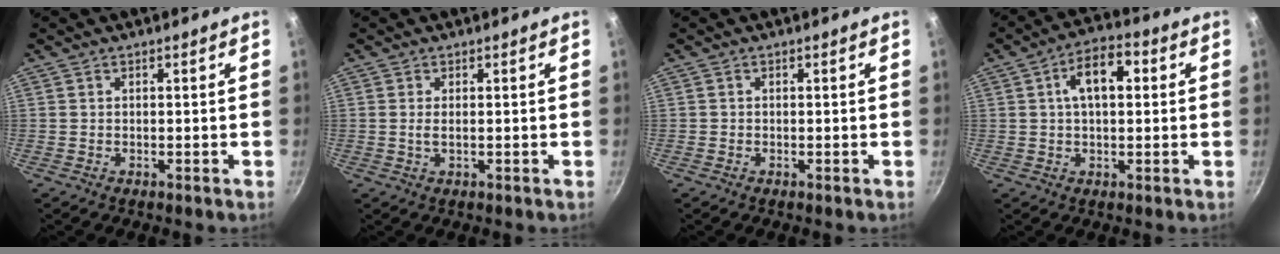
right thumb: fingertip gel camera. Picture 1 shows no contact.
{"total": 1.4, "force": [0.1, 0.4, 1.3], "torque": [-0.030, -0.002, 0.001]}
{"total": 0.0}
{"total": 9.2, "force": [1.9, 4.9, 7.5], "torque": [-0.101, 0.019, 0.021]}